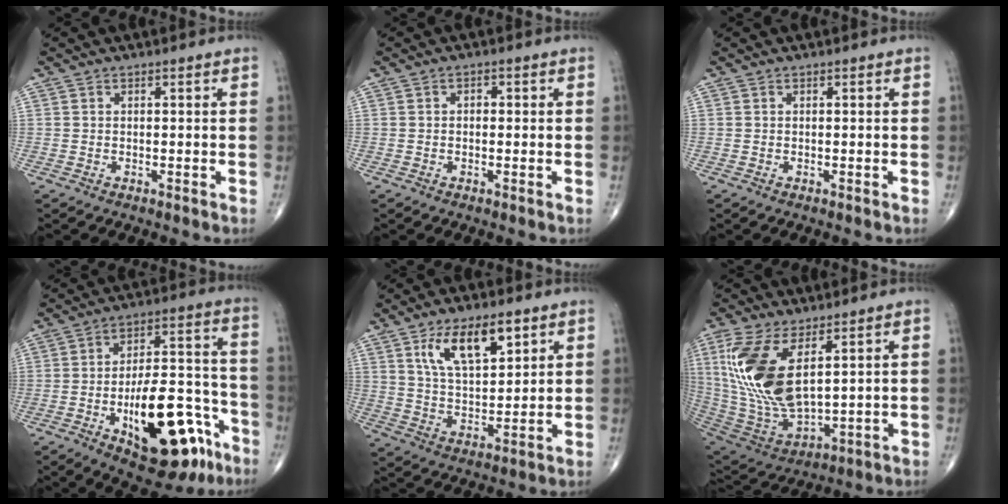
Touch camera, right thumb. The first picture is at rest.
{"total": 0.9, "force": [0.1, 0.6, 0.6], "torque": [-0.007, 0.006, -0.002]}
{"total": 0.0}
{"total": 22.2, "force": [-9.6, 9.7, 17.5], "torque": [-0.230, 0.060, -0.127]}
{"total": 12.0, "force": [5.9, 5.2, 9.0], "torque": [-0.141, -0.025, 0.116]}
{"total": 17.6, "force": [5.8, 7.8, 14.7], "torque": [-0.311, -0.028, 0.128]}